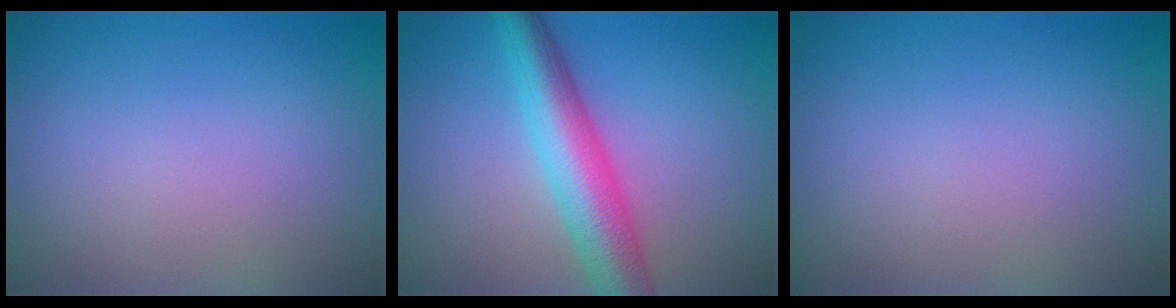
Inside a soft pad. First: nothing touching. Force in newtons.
{"total": 6.8, "press": 6.8, "slide": 0.2}
{"total": 0.0}